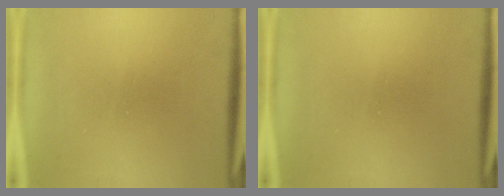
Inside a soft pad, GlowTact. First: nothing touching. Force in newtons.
{"total": 0.0}